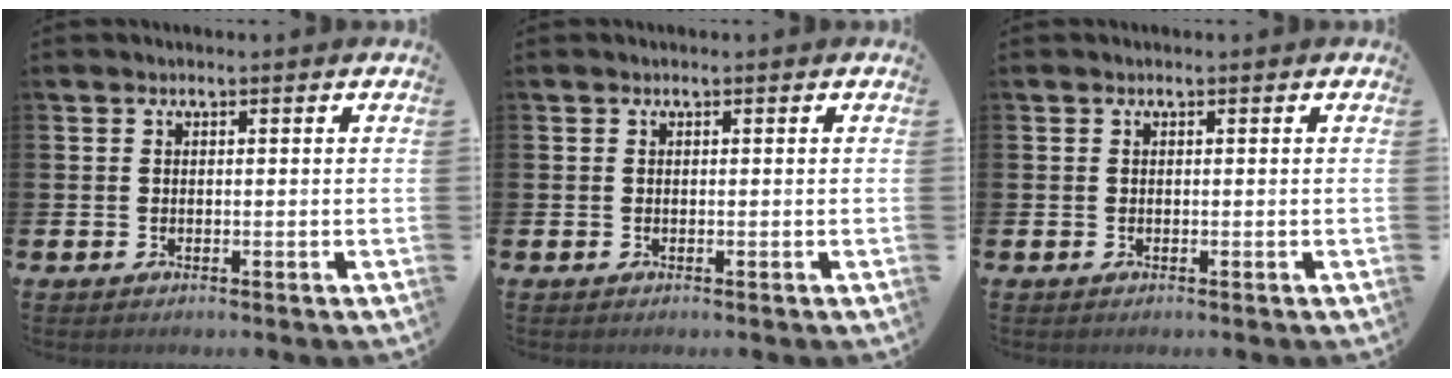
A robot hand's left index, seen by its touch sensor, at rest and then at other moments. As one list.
[{"total": 0.0}, {"total": 0.0}]